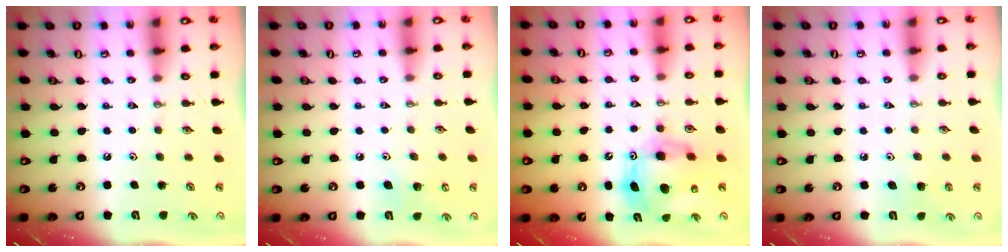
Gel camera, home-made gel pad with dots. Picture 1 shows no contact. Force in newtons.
{"total": 7.5, "press": 7.4, "slide": 1.0}
{"total": 12.4, "press": 12.4, "slide": 1.0}
{"total": 3.9, "press": 3.9, "slide": 0.4}